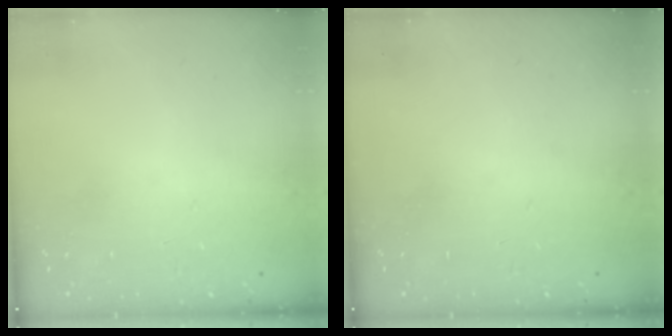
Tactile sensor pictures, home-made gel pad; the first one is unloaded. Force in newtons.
{"total": 0.0}